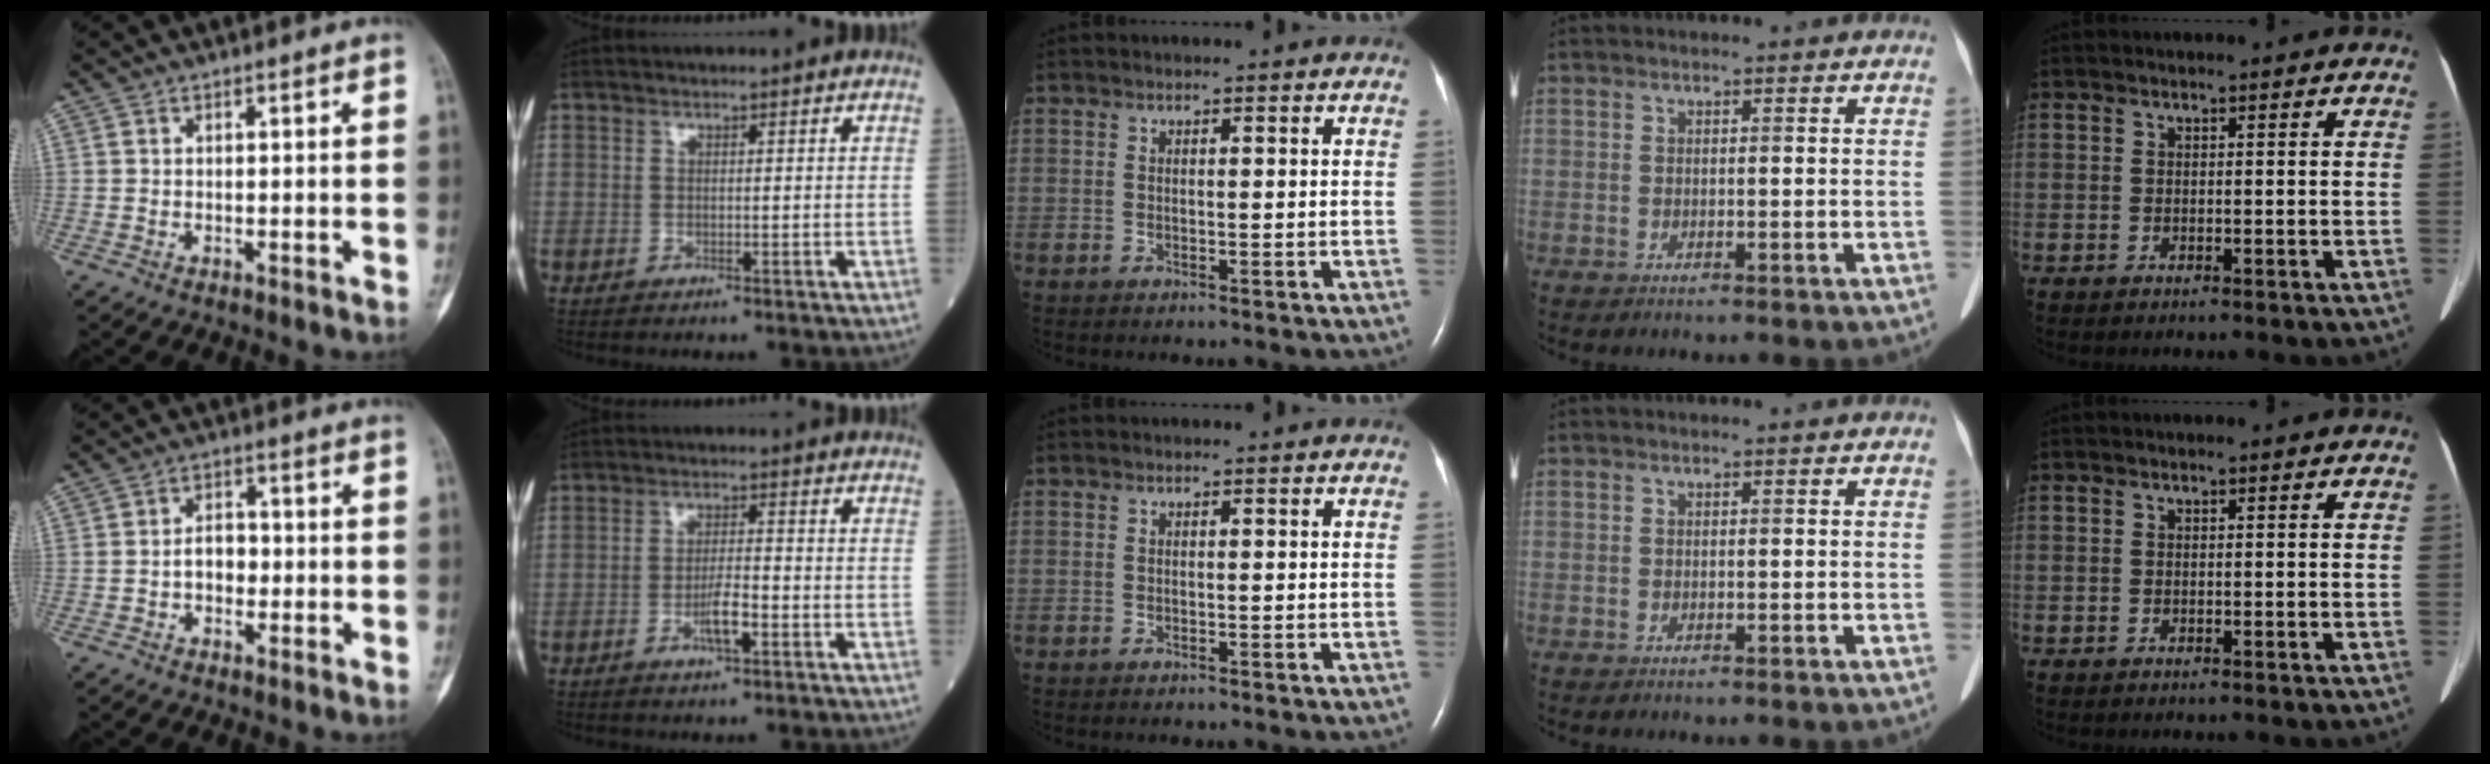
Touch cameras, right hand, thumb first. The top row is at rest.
{"thumb": {"total": 4.1, "force": [-0.8, 2.9, 2.7], "torque": [-0.029, 0.017, -0.018]}, "index": {"total": 3.9, "force": [-1.7, 0.6, 3.5], "torque": [-0.066, 0.000, -0.029]}}